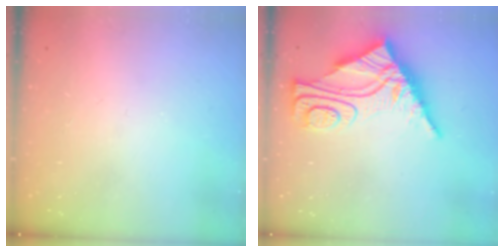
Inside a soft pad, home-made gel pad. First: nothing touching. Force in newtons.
{"total": 12.3, "press": 12.2, "slide": 1.2}